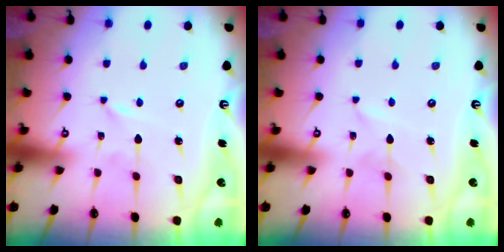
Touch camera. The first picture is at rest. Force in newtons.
{"total": 1.7, "press": 1.7, "slide": 0.2}